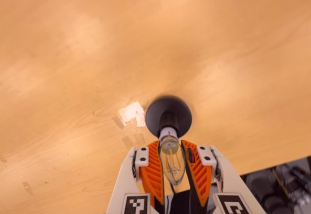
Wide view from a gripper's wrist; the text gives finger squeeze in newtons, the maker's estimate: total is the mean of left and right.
{"total": 20.3, "left": 20.7, "right": 19.9}